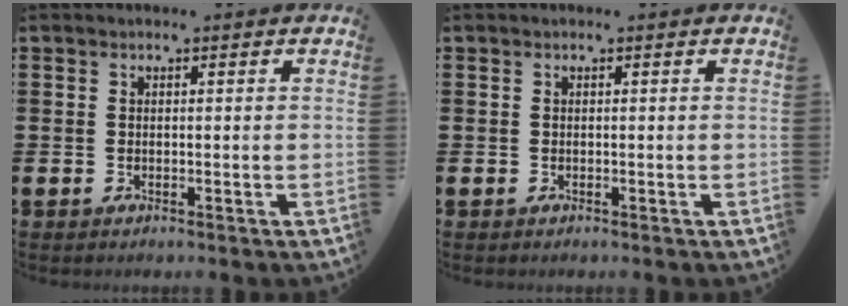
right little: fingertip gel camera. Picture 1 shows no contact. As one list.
[{"total": 0.0}]